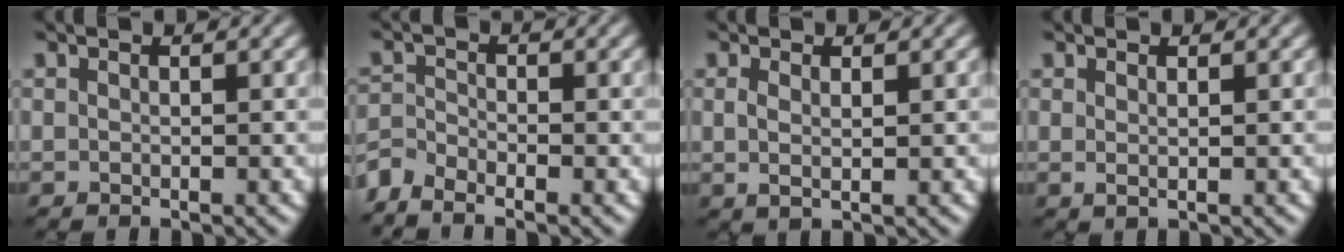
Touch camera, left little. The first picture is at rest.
{"total": 2.6, "force": [-2.5, 0.5, 0.3], "torque": [-0.008, 0.000, -0.063]}
{"total": 1.1, "force": [0.4, 0.4, 1.0], "torque": [-0.022, -0.001, 0.010]}
{"total": 0.5, "force": [0.4, 0.0, 0.3], "torque": [-0.009, 0.000, 0.009]}